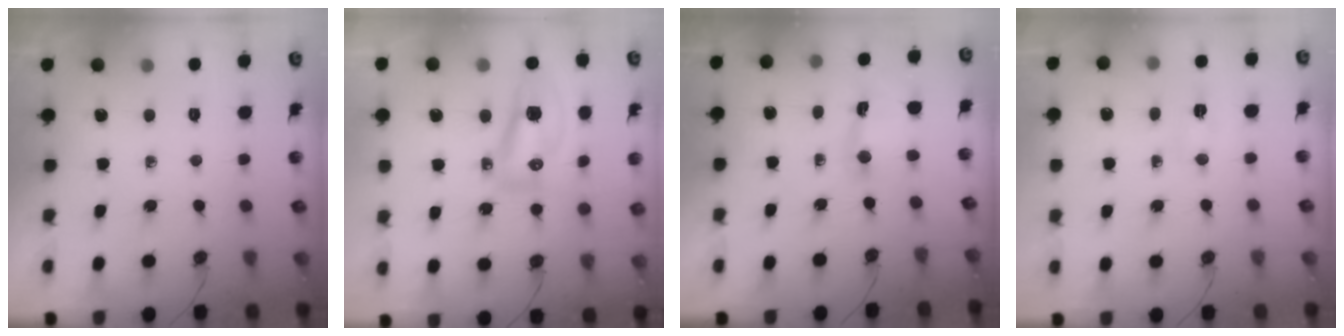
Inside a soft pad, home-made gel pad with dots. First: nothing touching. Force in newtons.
{"total": 12.3, "press": 11.8, "slide": 3.7}
{"total": 1.9, "press": 1.9, "slide": 0.4}
{"total": 2.5, "press": 2.5, "slide": 0.3}